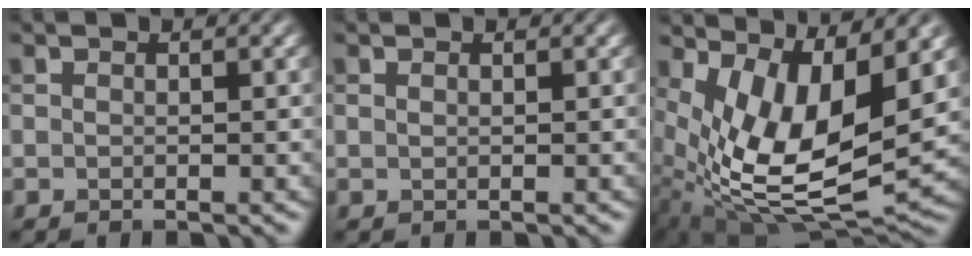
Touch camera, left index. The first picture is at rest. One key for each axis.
{"total": 0.0}
{"total": 12.2, "fx": 2.4, "fy": 4.8, "fz": 10.9, "tx": -0.216, "ty": -0.020, "tz": 0.055}